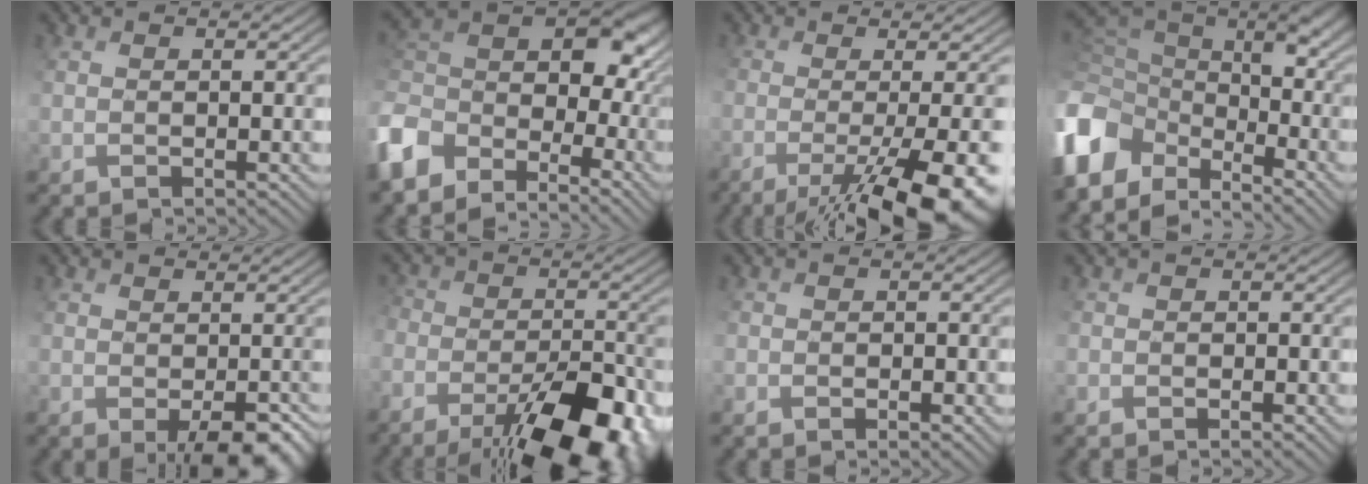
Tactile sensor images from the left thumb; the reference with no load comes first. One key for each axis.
{"total": 12.8, "fx": -4.7, "fy": 8.7, "fz": 8.1, "tx": -0.200, "ty": -0.005, "tz": -0.103}
{"total": 14.1, "fx": -5.8, "fy": 4.0, "fz": 12.2, "tx": -0.175, "ty": -0.018, "tz": -0.081}
{"total": 13.1, "fx": -5.9, "fy": 8.0, "fz": 8.5, "tx": -0.228, "ty": -0.015, "tz": -0.108}
{"total": 6.0, "fx": -2.2, "fy": 2.5, "fz": 5.0, "tx": -0.081, "ty": -0.014, "tz": -0.022}
{"total": 17.5, "fx": -11.1, "fy": 8.4, "fz": 10.5, "tx": -0.167, "ty": -0.029, "tz": -0.149}
{"total": 2.4, "fx": -1.1, "fy": 1.6, "fz": 1.5, "tx": -0.025, "ty": -0.010, "tz": -0.016}
{"total": 1.9, "fx": -1.0, "fy": 1.4, "fz": 0.9, "tx": -0.019, "ty": -0.010, "tz": -0.021}